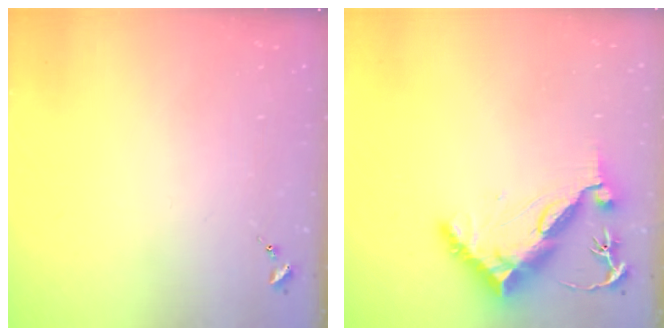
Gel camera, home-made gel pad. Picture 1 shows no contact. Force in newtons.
{"total": 11.3, "press": 11.2, "slide": 1.4}